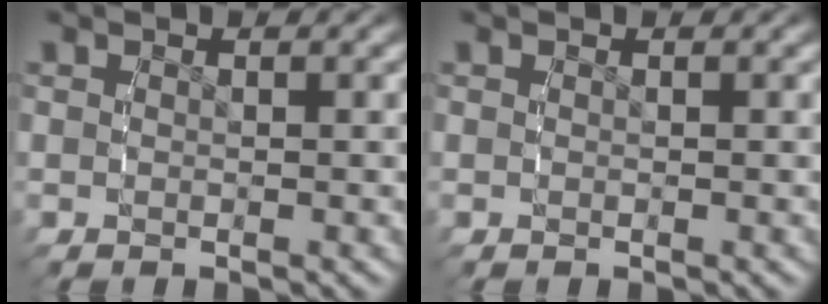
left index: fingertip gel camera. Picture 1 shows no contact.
{"total": 0.0}